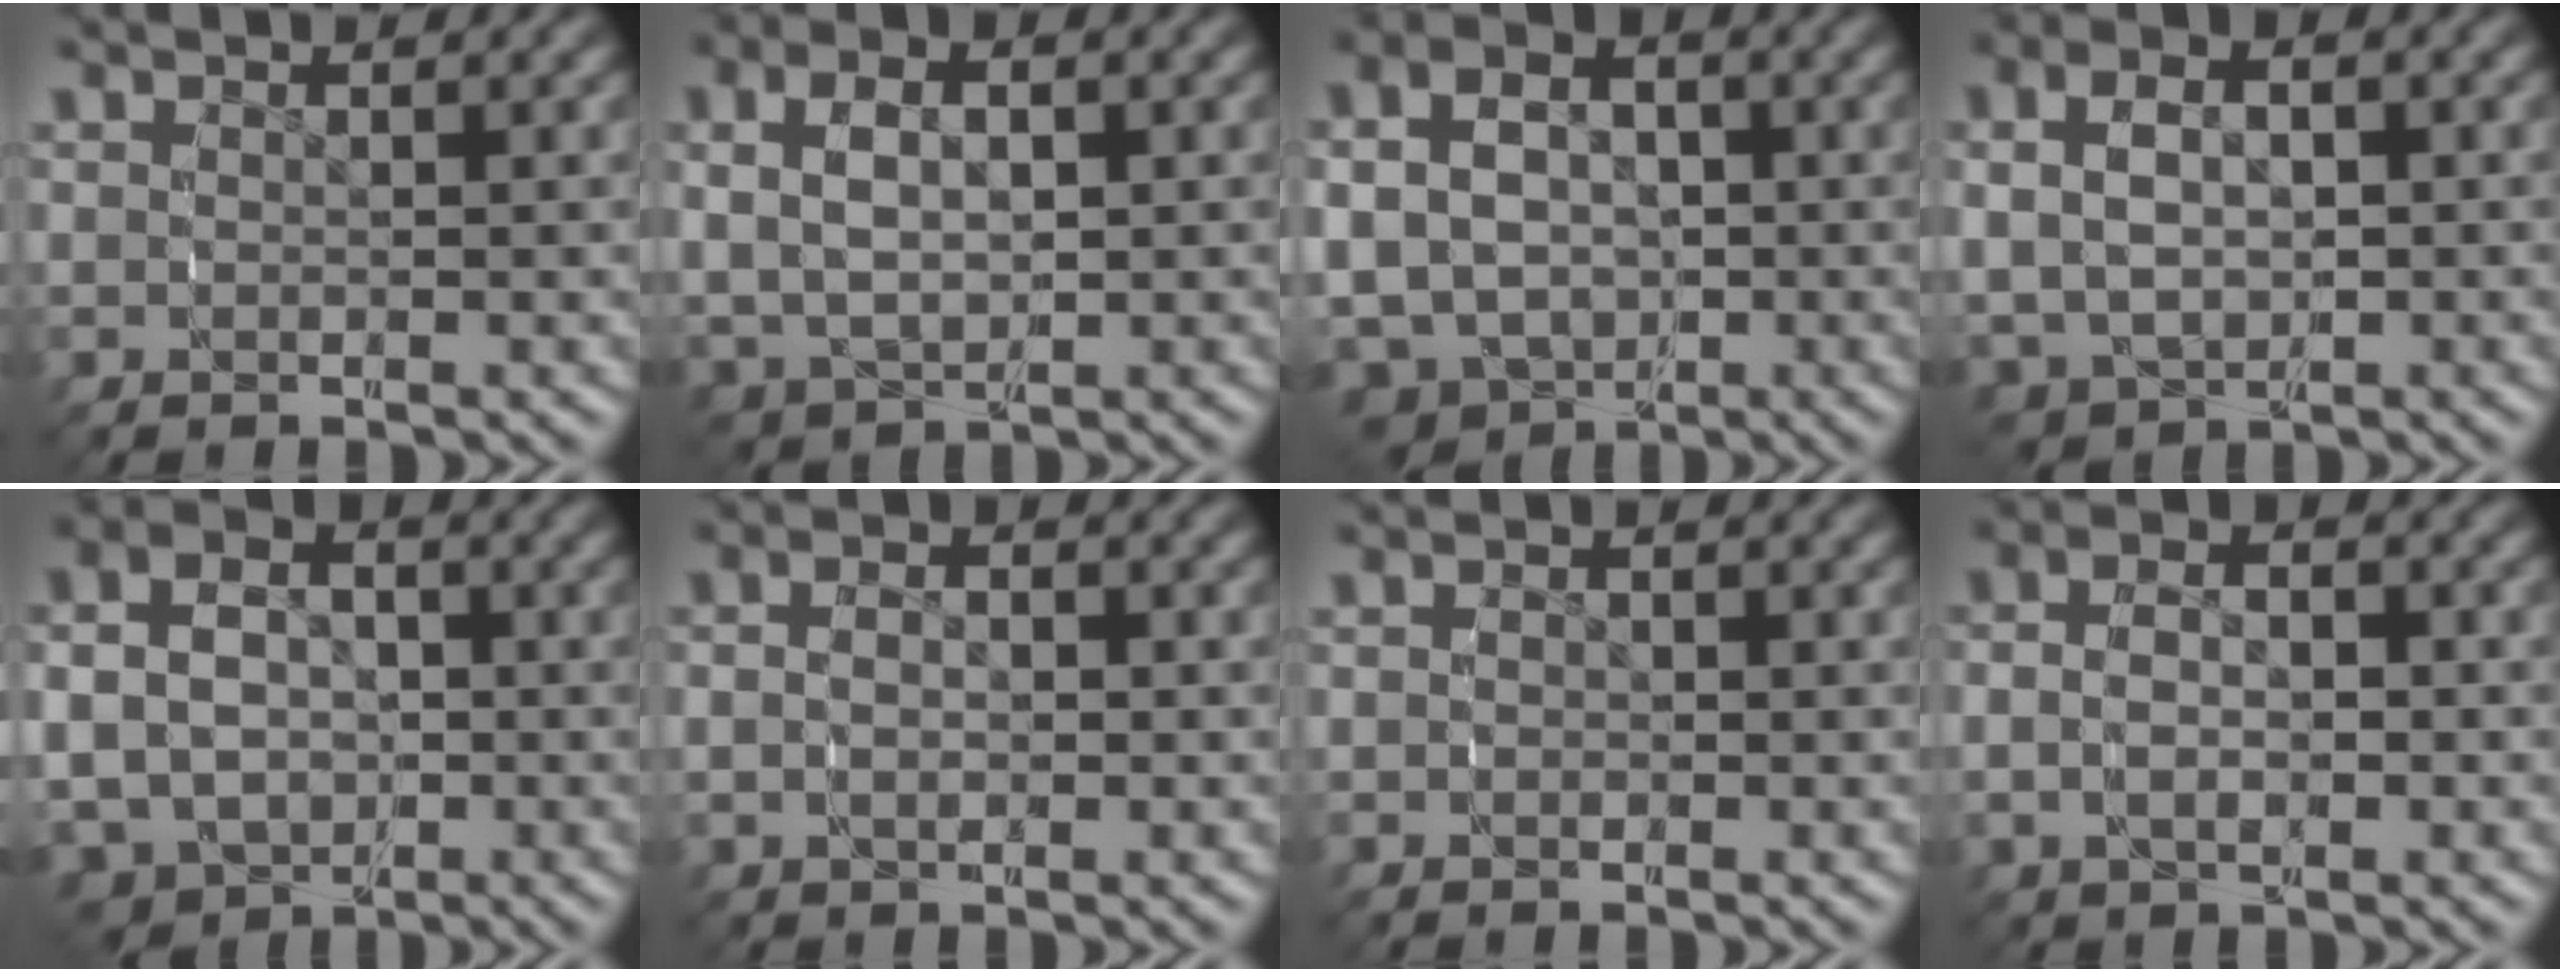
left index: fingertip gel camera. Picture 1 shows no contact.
{"total": 5.9, "force": [0.6, 4.6, 3.8], "torque": [-0.090, -0.010, 0.022]}
{"total": 11.6, "force": [-3.0, 10.3, 4.4], "torque": [-0.107, -0.055, -0.041]}
{"total": 6.3, "force": [-0.4, 5.2, 3.6], "torque": [-0.089, -0.024, 0.010]}
{"total": 11.0, "force": [-2.8, 9.6, 4.6], "torque": [-0.104, -0.047, -0.037]}
{"total": 2.5, "force": [-0.2, 1.8, 1.7], "torque": [-0.042, -0.002, -0.002]}
{"total": 0.8, "force": [-0.3, 0.8, 0.1], "torque": [-0.009, 0.002, -0.006]}
{"total": 4.0, "force": [-0.3, 2.8, 2.8], "torque": [-0.062, -0.002, -0.004]}